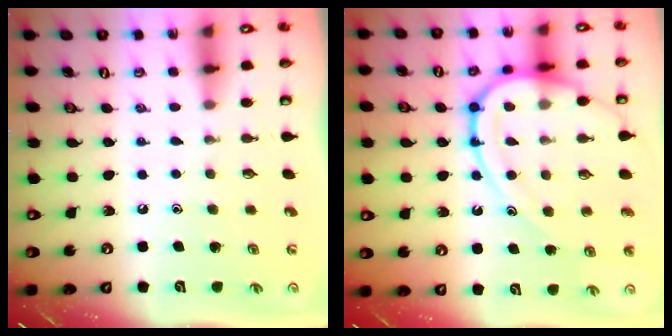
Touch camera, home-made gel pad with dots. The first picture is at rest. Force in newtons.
{"total": 15.2, "press": 15.2, "slide": 1.0}